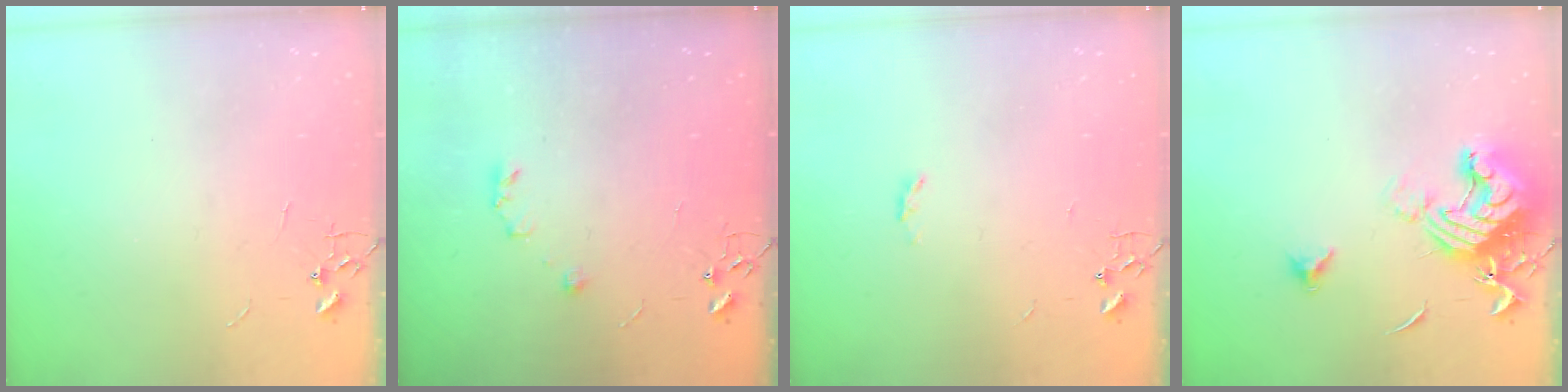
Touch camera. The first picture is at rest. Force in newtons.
{"total": 5.8, "press": 5.8, "slide": 0.5}
{"total": 2.5, "press": 2.4, "slide": 0.4}
{"total": 15.5, "press": 15.4, "slide": 1.8}